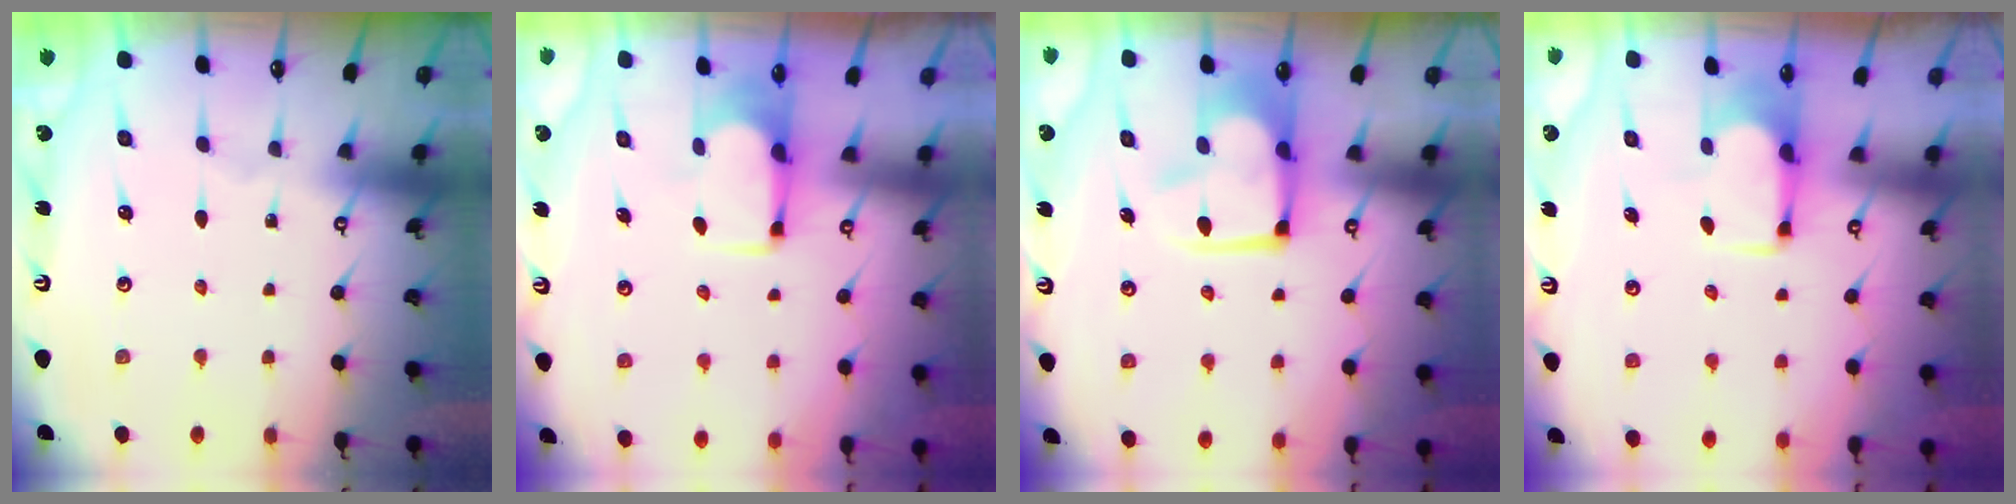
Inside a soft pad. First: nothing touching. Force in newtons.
{"total": 1.8, "press": 1.7, "slide": 0.6}
{"total": 4.2, "press": 4.2, "slide": 0.8}
{"total": 1.9, "press": 1.8, "slide": 0.7}